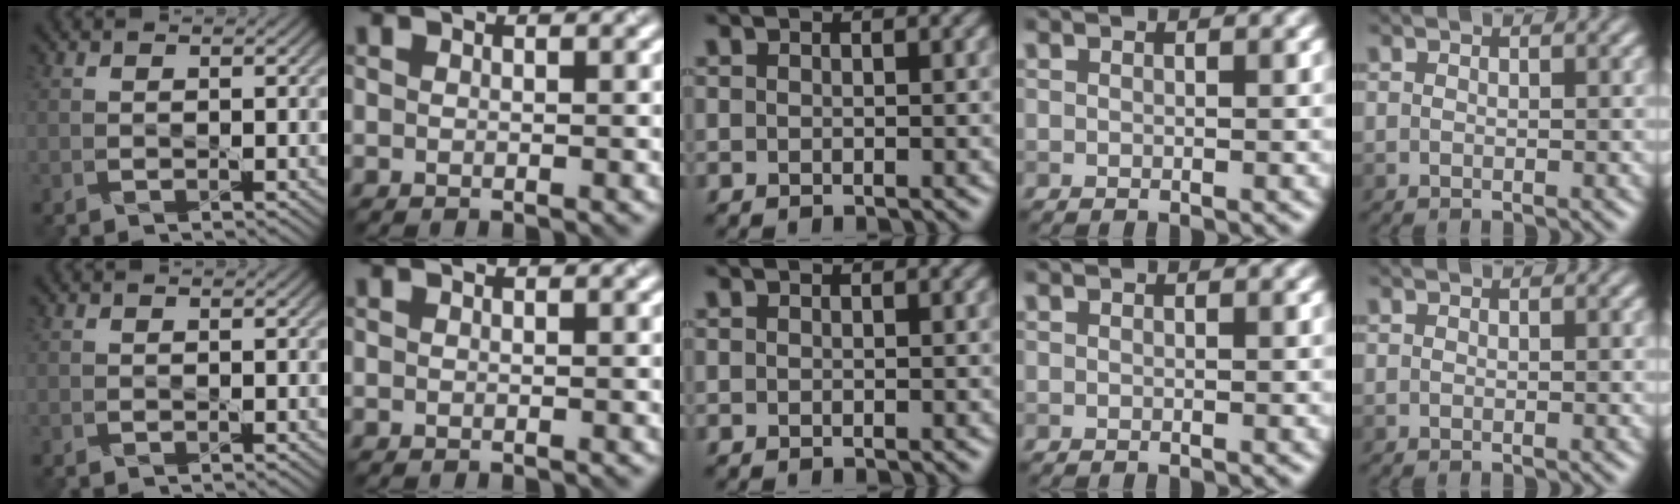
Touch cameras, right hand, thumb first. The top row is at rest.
{}